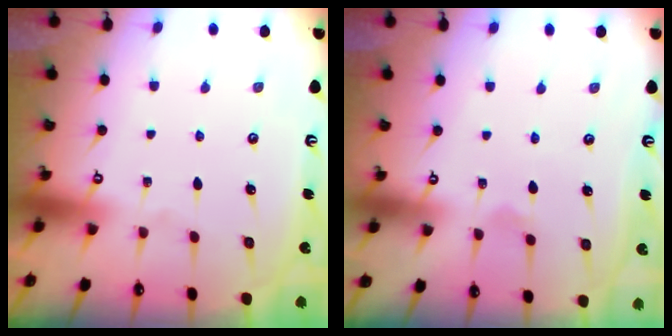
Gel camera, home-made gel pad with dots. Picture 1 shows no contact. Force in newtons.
{"total": 1.9, "press": 1.8, "slide": 0.6}